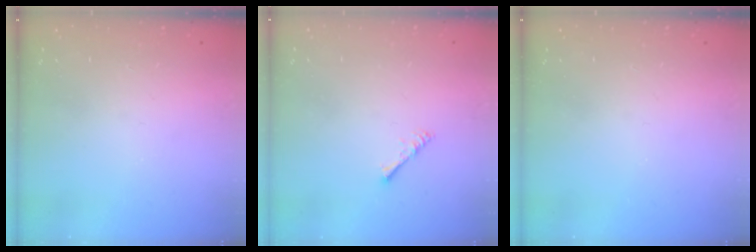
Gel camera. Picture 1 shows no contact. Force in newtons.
{"total": 2.2, "press": 2.1, "slide": 0.5}
{"total": 0.0}